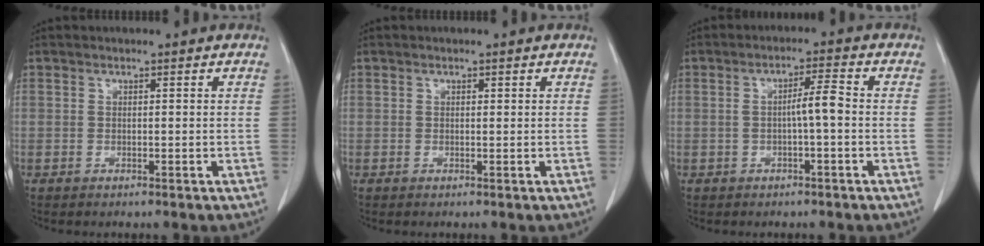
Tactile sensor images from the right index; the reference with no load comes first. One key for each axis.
{"total": 0.0}
{"total": 3.8, "fx": -0.5, "fy": 0.2, "fz": 3.8, "tx": -0.062, "ty": 0.008, "tz": -0.008}